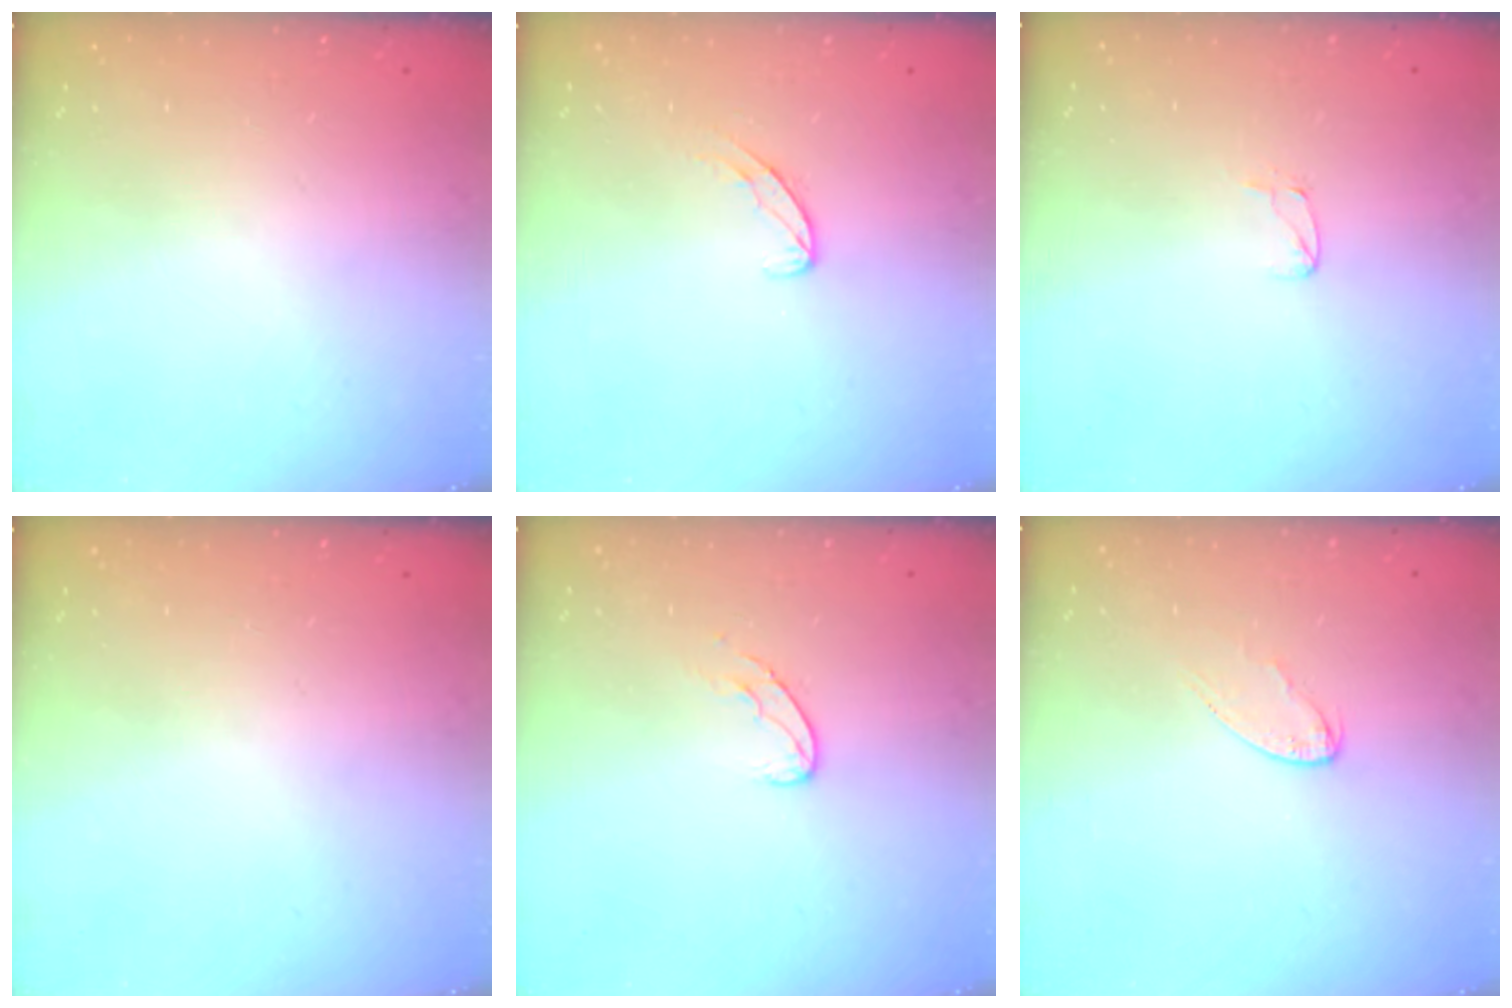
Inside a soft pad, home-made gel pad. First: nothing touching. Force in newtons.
{"total": 7.2, "press": 7.2, "slide": 0.5}
{"total": 4.1, "press": 4.0, "slide": 0.3}
{"total": 0.0}
{"total": 5.1, "press": 5.1, "slide": 0.5}
{"total": 4.0, "press": 3.9, "slide": 0.4}